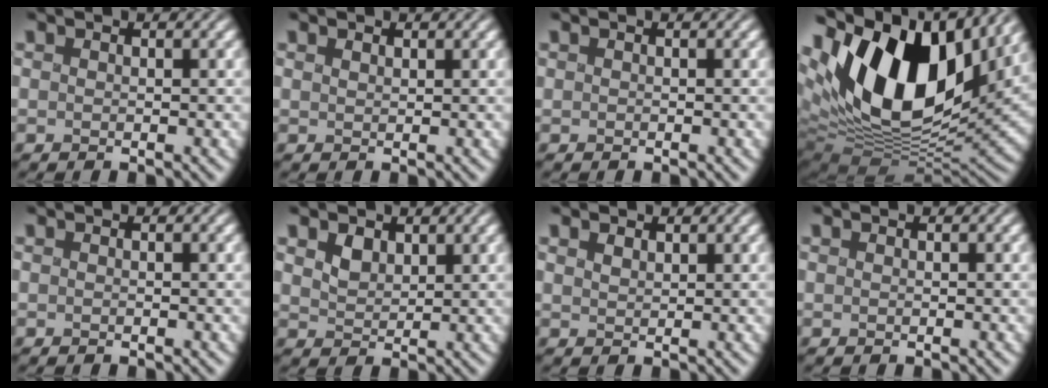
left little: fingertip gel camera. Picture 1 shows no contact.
{"total": 0.7, "force": [0.5, 0.3, 0.2], "torque": [-0.006, -0.001, 0.010]}
{"total": 0.0}
{"total": 17.2, "force": [5.5, 10.0, 12.8], "torque": [-0.239, 0.013, 0.090]}
{"total": 0.0}
{"total": 1.9, "force": [0.8, 1.4, 1.0], "torque": [-0.023, -0.004, 0.016]}
{"total": 1.0, "force": [0.7, 0.6, 0.4], "torque": [-0.009, -0.002, 0.016]}
{"total": 0.0}